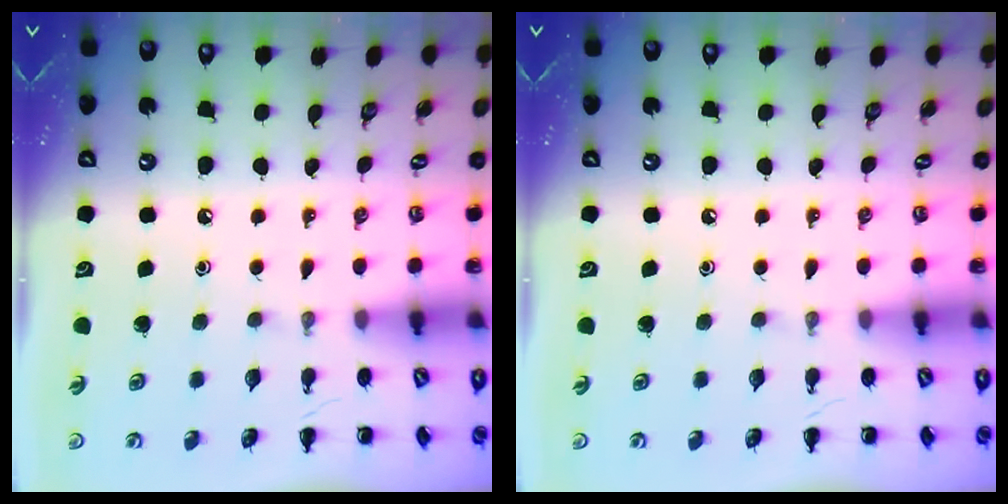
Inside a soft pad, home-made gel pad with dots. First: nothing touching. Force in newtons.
{"total": 0.0}